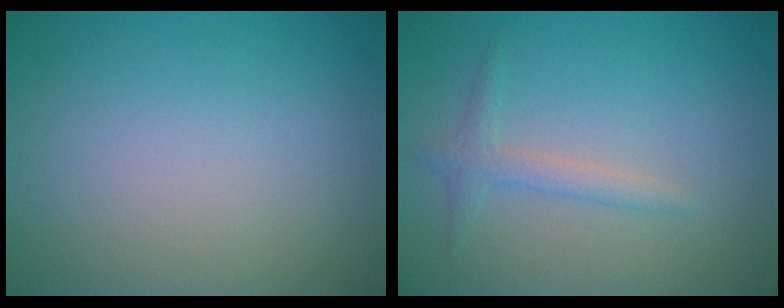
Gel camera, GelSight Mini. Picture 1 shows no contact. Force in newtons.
{"total": 1.7, "press": 1.7, "slide": 0.1}